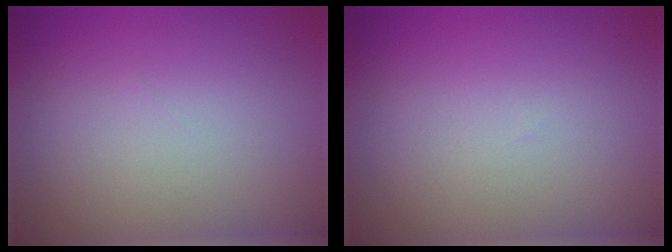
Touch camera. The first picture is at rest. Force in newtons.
{"total": 0.0}